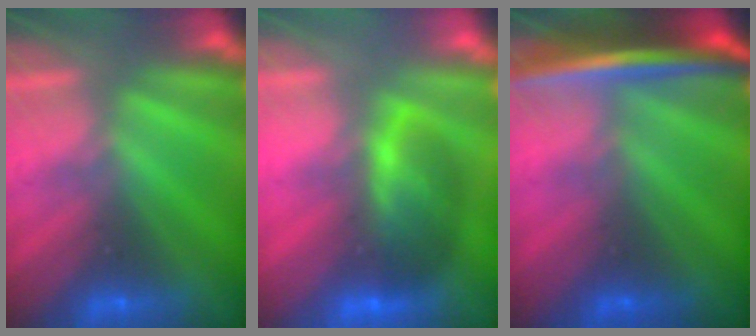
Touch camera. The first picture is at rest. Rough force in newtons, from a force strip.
{"total": 7.5}
{"total": 7.2}